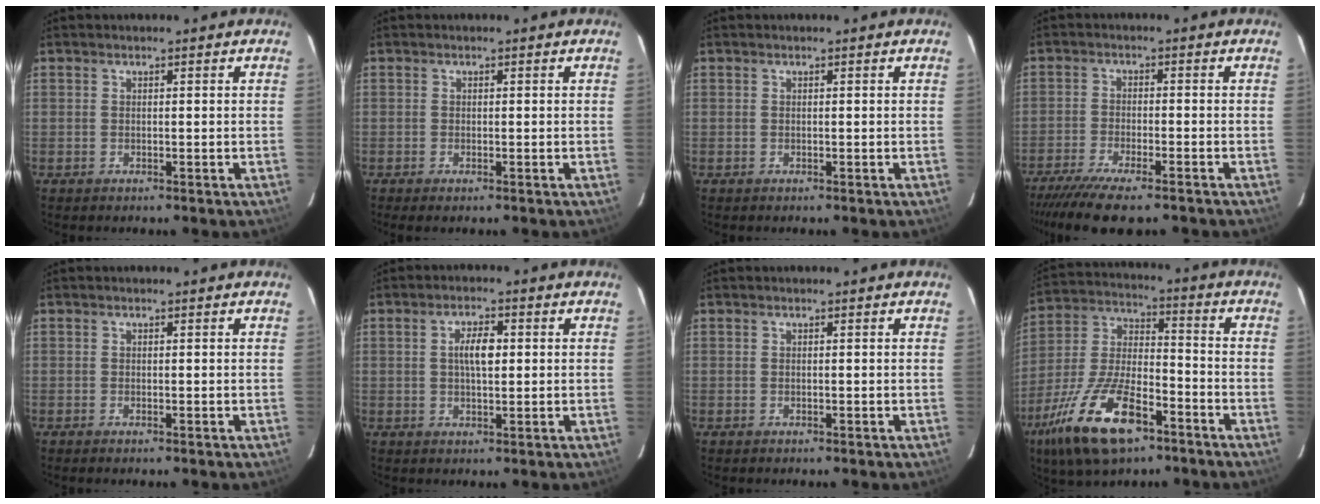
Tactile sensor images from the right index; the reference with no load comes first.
{"total": 0.7, "force": [-0.5, 0.1, 0.5], "torque": [-0.012, -0.001, -0.009]}
{"total": 0.0}
{"total": 11.1, "force": [-9.1, 2.0, 6.1], "torque": [-0.144, -0.037, -0.158]}
{"total": 0.0}
{"total": 4.6, "force": [0.7, 1.9, 4.1], "torque": [-0.073, 0.008, 0.014]}
{"total": 0.0}
{"total": 19.7, "force": [-11.3, 7.8, 14.1], "torque": [-0.297, -0.023, -0.206]}